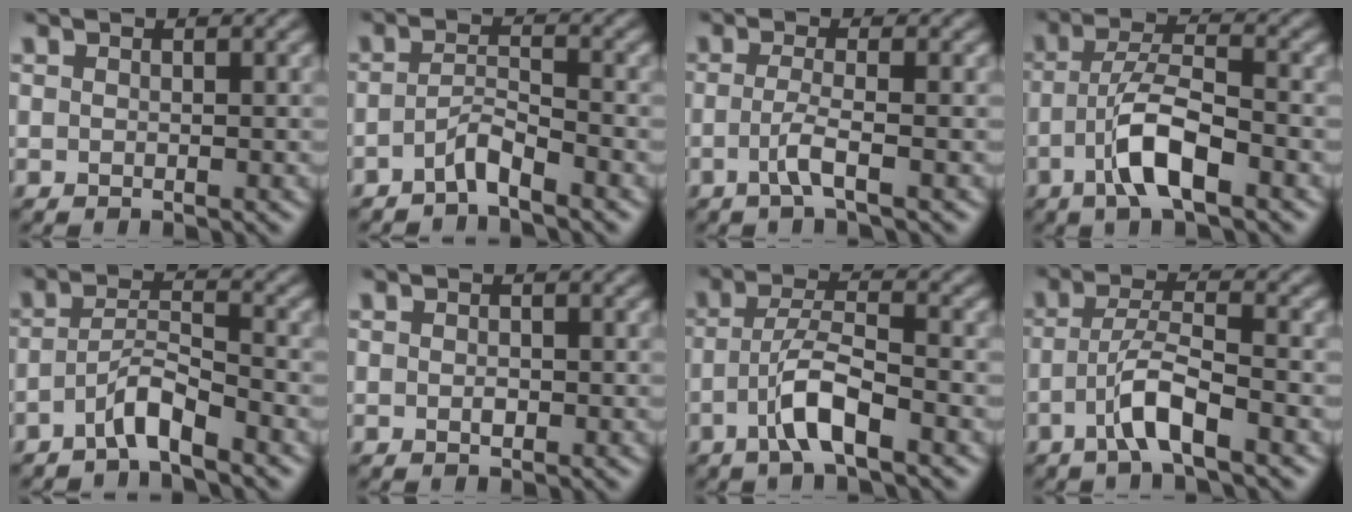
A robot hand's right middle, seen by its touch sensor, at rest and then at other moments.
{"total": 2.1, "force": [-1.7, 0.1, 1.2], "torque": [-0.027, 0.011, -0.035]}
{"total": 2.1, "force": [-0.9, 0.1, 1.9], "torque": [-0.044, 0.003, -0.022]}
{"total": 5.6, "force": [-2.5, 1.5, 4.7], "torque": [-0.095, 0.009, -0.049]}
{"total": 2.9, "force": [-2.1, 0.3, 2.0], "torque": [-0.039, 0.013, -0.043]}
{"total": 0.6, "force": [-0.1, 0.4, 0.4], "torque": [-0.009, -0.001, -0.002]}
{"total": 4.5, "force": [-2.3, 0.9, 3.8], "torque": [-0.077, 0.011, -0.046]}
{"total": 4.0, "force": [-2.2, 0.5, 3.4], "torque": [-0.068, 0.014, -0.046]}